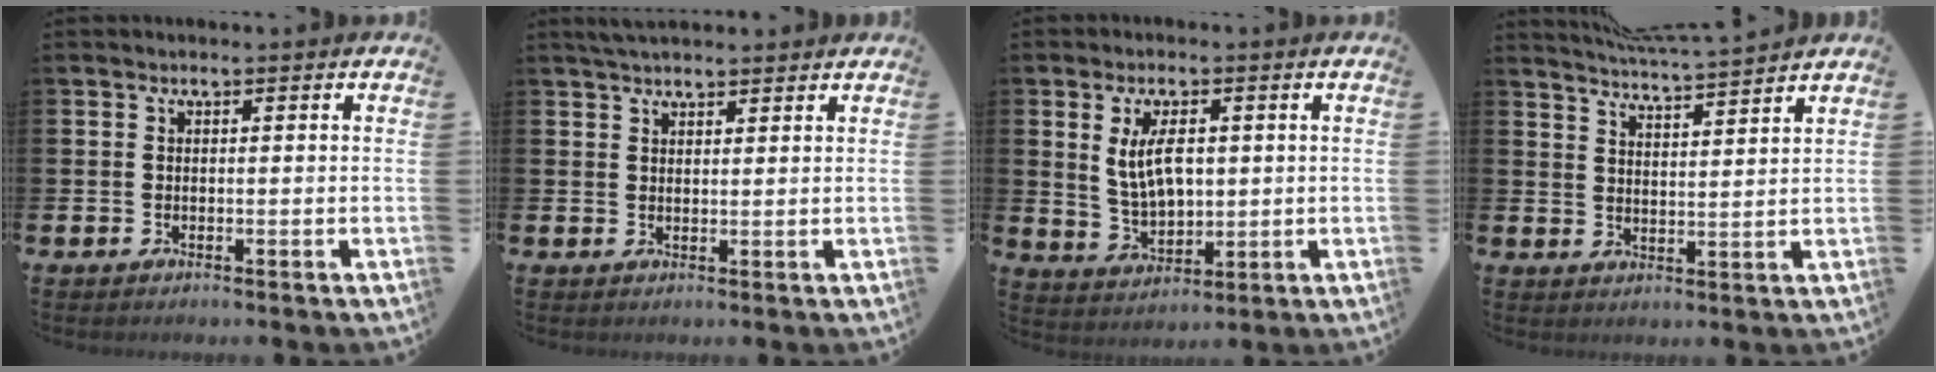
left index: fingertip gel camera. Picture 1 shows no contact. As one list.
[{"total": 2.7, "force": [2.5, 0.6, 0.9], "torque": [-0.021, -0.003, 0.046]}, {"total": 5.9, "force": [1.9, 3.0, 4.8], "torque": [-0.075, -0.001, 0.028]}, {"total": 5.0, "force": [4.9, -0.7, 0.6], "torque": [-0.020, -0.034, 0.086]}]